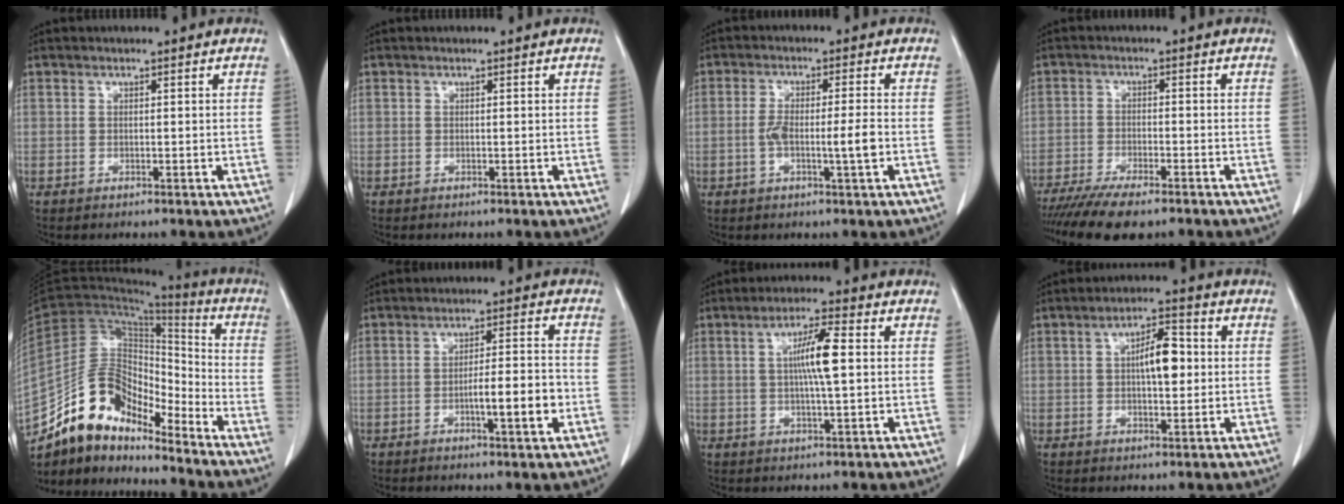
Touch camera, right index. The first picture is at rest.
{"total": 0.0}
{"total": 5.5, "force": [-1.3, 0.2, 5.4], "torque": [-0.106, 0.001, -0.020]}
{"total": 10.6, "force": [-8.5, 1.8, 6.0], "torque": [-0.093, -0.020, -0.136]}
{"total": 14.2, "force": [-11.9, 5.4, 5.5], "torque": [-0.099, 0.051, -0.218]}
{"total": 7.0, "force": [-2.2, 0.7, 6.6], "torque": [-0.102, 0.004, -0.032]}
{"total": 6.7, "force": [0.8, 0.3, 6.7], "torque": [-0.119, 0.002, 0.011]}
{"total": 6.6, "force": [0.6, 2.2, 6.2], "torque": [-0.105, 0.013, 0.009]}